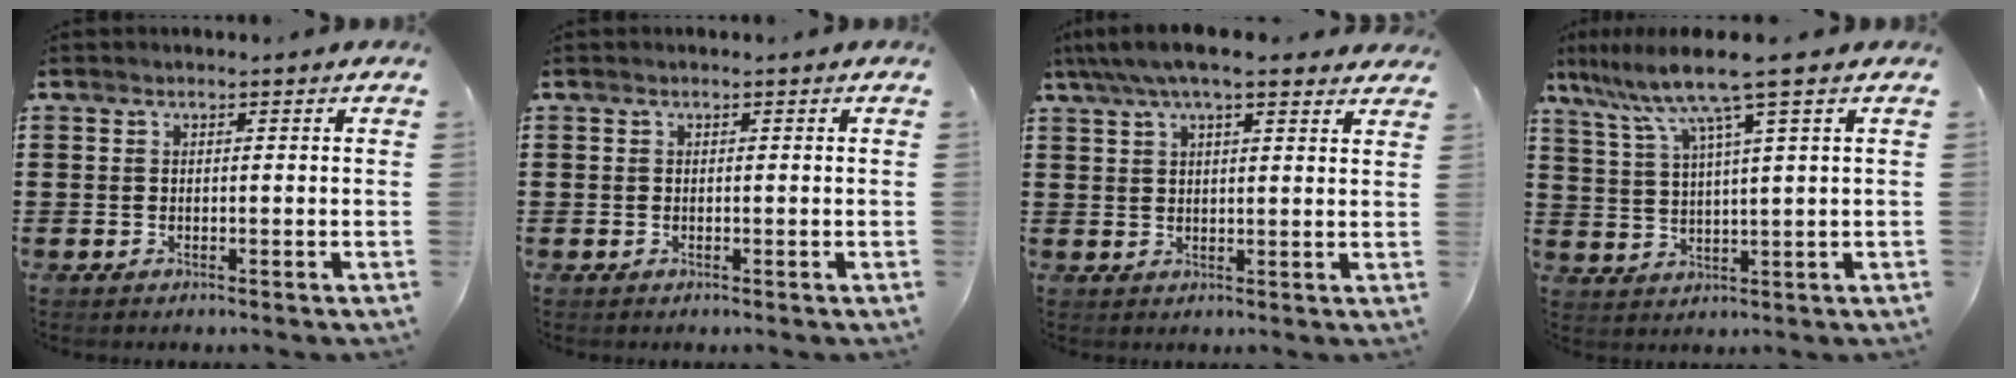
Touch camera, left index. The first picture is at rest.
{"total": 0.0}
{"total": 6.2, "force": [4.8, 1.2, 3.7], "torque": [-0.084, -0.003, 0.086]}
{"total": 8.1, "force": [5.3, -0.2, 6.1], "torque": [-0.143, -0.023, 0.085]}